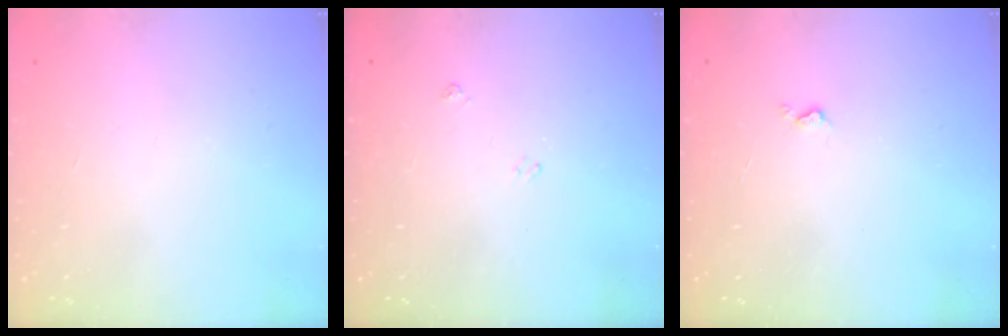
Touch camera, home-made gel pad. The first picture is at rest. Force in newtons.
{"total": 3.5, "press": 3.4, "slide": 0.5}
{"total": 2.9, "press": 2.9, "slide": 0.5}